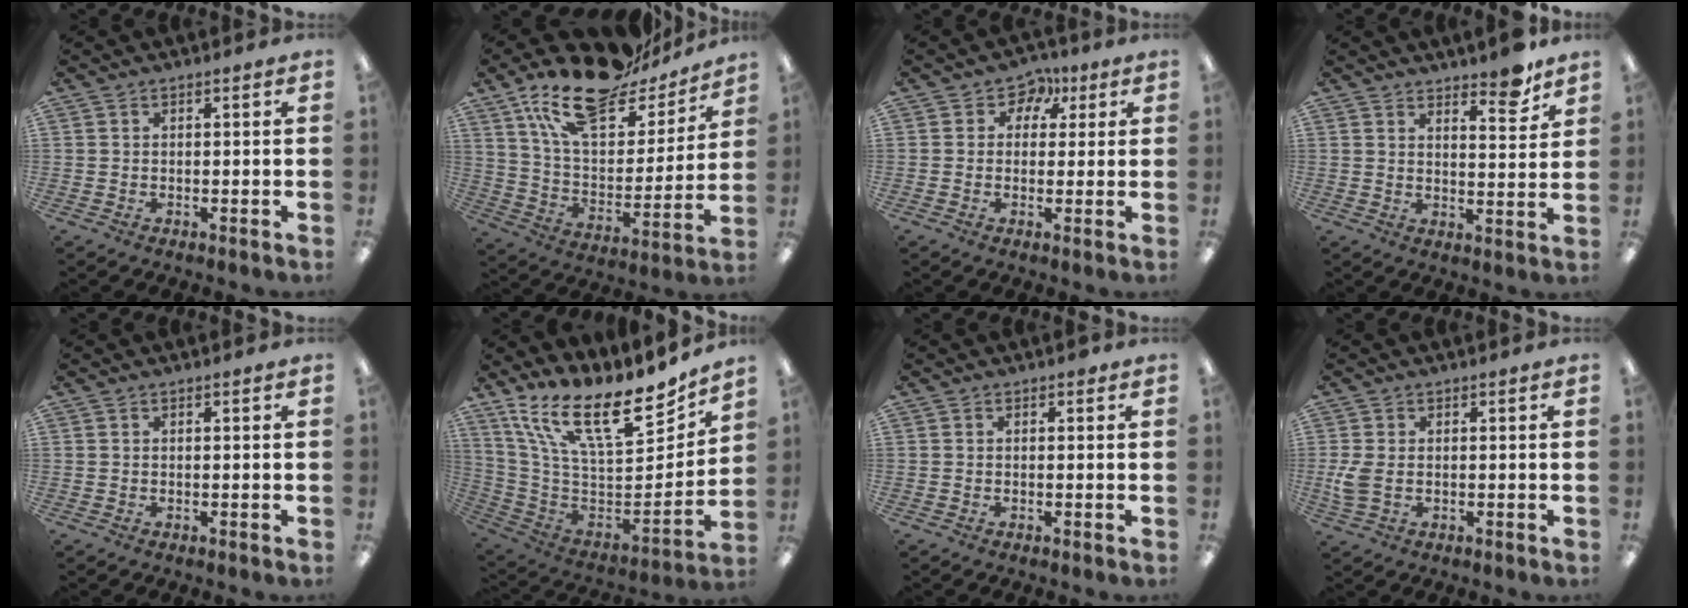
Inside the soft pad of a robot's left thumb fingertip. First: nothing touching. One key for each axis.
{"total": 22.2, "fx": 17.0, "fy": 8.2, "fz": 11.6, "tx": -0.211, "ty": -0.102, "tz": 0.293}
{"total": 5.2, "fx": 2.0, "fy": 4.4, "fz": 2.1, "tx": -0.022, "ty": -0.004, "tz": 0.032}
{"total": 6.6, "fx": 5.7, "fy": 1.5, "fz": 2.9, "tx": -0.016, "ty": -0.049, "tz": 0.092}
{"total": 0.0}
{"total": 22.3, "fx": 14.6, "fy": 8.1, "fz": 14.9, "tx": -0.251, "ty": -0.108, "tz": 0.253}
{"total": 0.0}
{"total": 4.5, "fx": -0.1, "fy": 2.8, "fz": 3.6, "tx": -0.075, "ty": -0.002, "tz": -0.005}